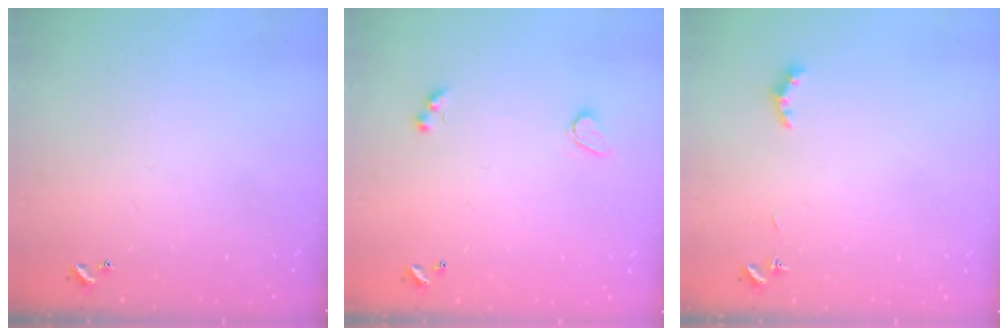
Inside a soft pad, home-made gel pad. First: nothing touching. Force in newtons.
{"total": 3.1, "press": 2.9, "slide": 1.0}
{"total": 3.5, "press": 3.4, "slide": 1.0}